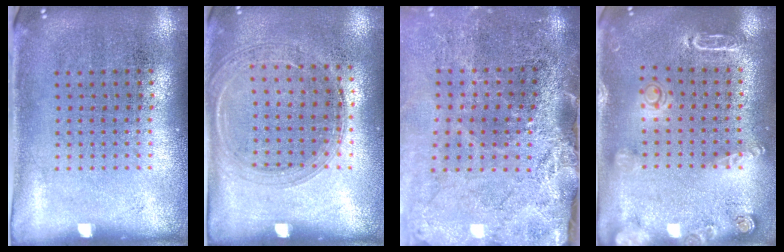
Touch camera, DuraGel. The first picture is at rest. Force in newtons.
{"total": 1.5, "press": 1.4, "slide": 0.3}
{"total": 4.1, "press": 3.3, "slide": 2.4}
{"total": 1.8, "press": 1.8, "slide": 0.3}